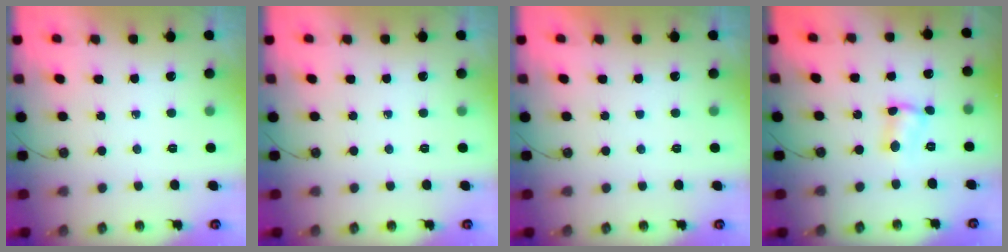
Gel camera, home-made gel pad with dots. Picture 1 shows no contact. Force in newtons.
{"total": 0.0}
{"total": 0.0}
{"total": 3.3, "press": 3.2, "slide": 0.3}